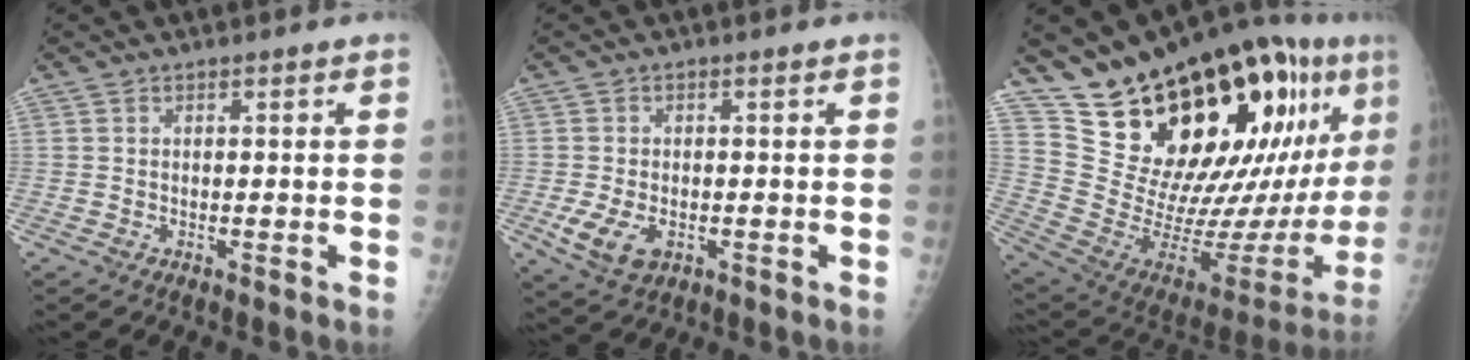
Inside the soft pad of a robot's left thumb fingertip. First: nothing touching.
{"total": 6.3, "force": [-1.9, 4.1, 4.4], "torque": [-0.076, -0.006, -0.028]}
{"total": 33.3, "force": [18.8, 11.6, 24.9], "torque": [-0.348, -0.061, 0.316]}